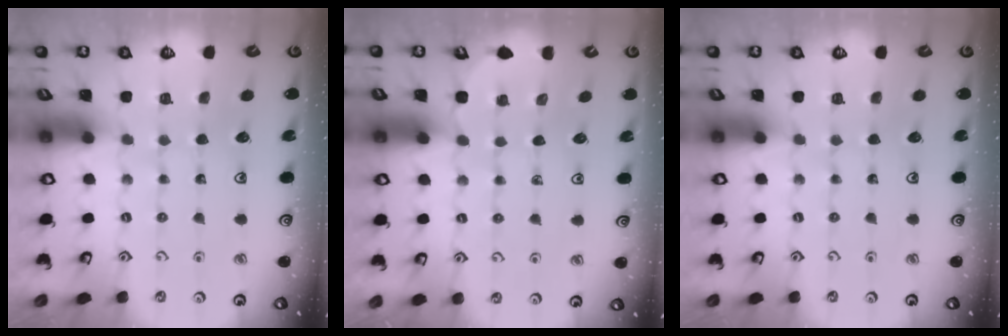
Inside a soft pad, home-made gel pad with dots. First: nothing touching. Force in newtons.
{"total": 2.6, "press": 2.4, "slide": 1.0}
{"total": 0.0}